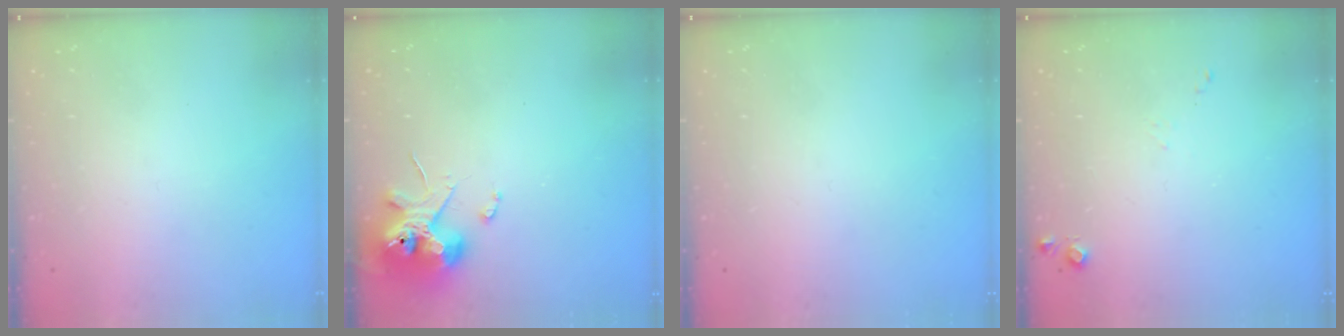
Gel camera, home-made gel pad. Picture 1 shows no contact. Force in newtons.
{"total": 12.1, "press": 12.0, "slide": 1.7}
{"total": 0.0}
{"total": 5.7, "press": 5.6, "slide": 0.8}